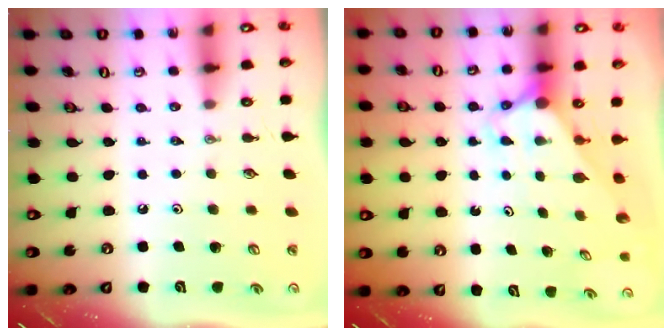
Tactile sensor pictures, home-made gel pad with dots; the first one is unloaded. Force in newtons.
{"total": 2.7, "press": 2.7, "slide": 0.0}